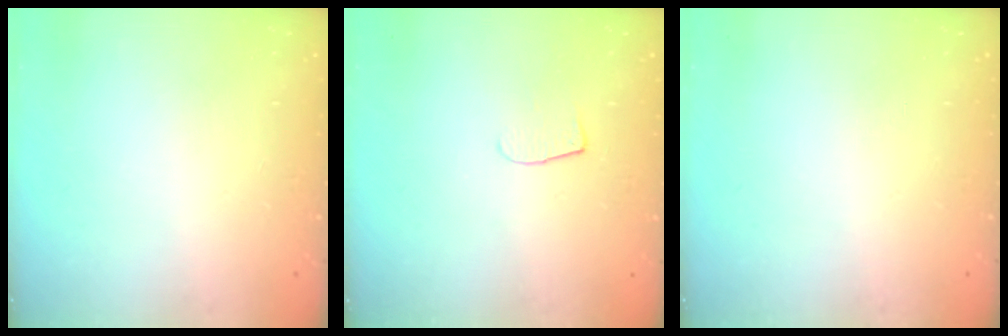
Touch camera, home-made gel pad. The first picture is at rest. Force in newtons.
{"total": 6.2, "press": 6.2, "slide": 0.7}
{"total": 0.0}